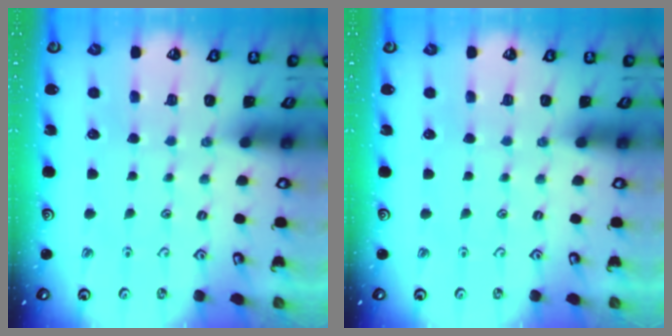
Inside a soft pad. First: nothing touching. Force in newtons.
{"total": 0.0}